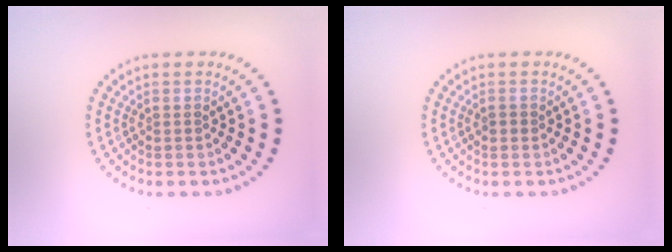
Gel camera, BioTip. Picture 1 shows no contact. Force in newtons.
{"total": 0.7, "press": 0.7, "slide": 0.2}